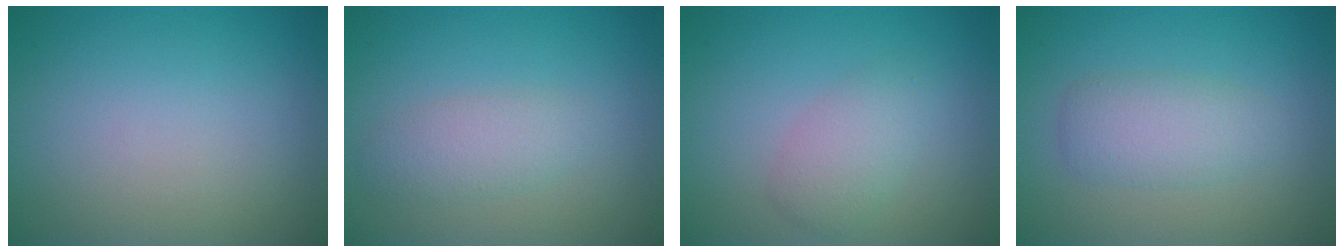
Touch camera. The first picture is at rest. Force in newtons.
{"total": 2.2, "press": 2.2, "slide": 0.1}
{"total": 2.5, "press": 2.5, "slide": 0.1}
{"total": 3.0, "press": 3.0, "slide": 0.1}